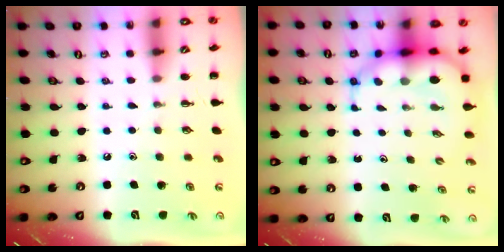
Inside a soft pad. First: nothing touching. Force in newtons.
{"total": 8.7, "press": 8.3, "slide": 2.7}